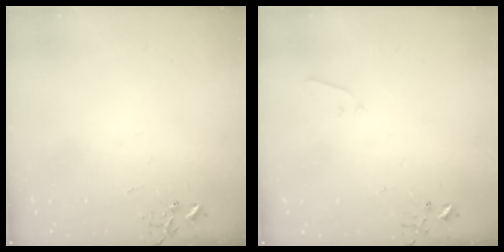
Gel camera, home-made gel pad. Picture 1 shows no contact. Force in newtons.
{"total": 3.3, "press": 3.2, "slide": 0.6}